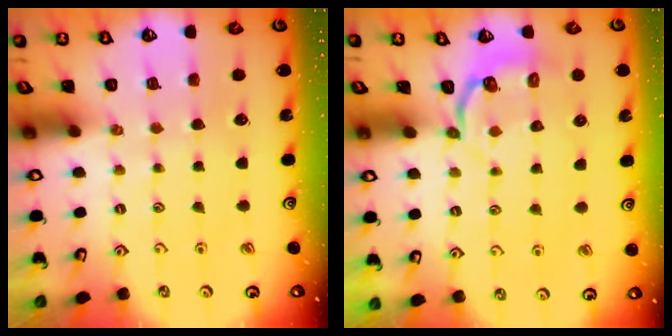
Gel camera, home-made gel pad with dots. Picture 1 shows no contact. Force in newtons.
{"total": 3.6, "press": 2.6, "slide": 2.4}